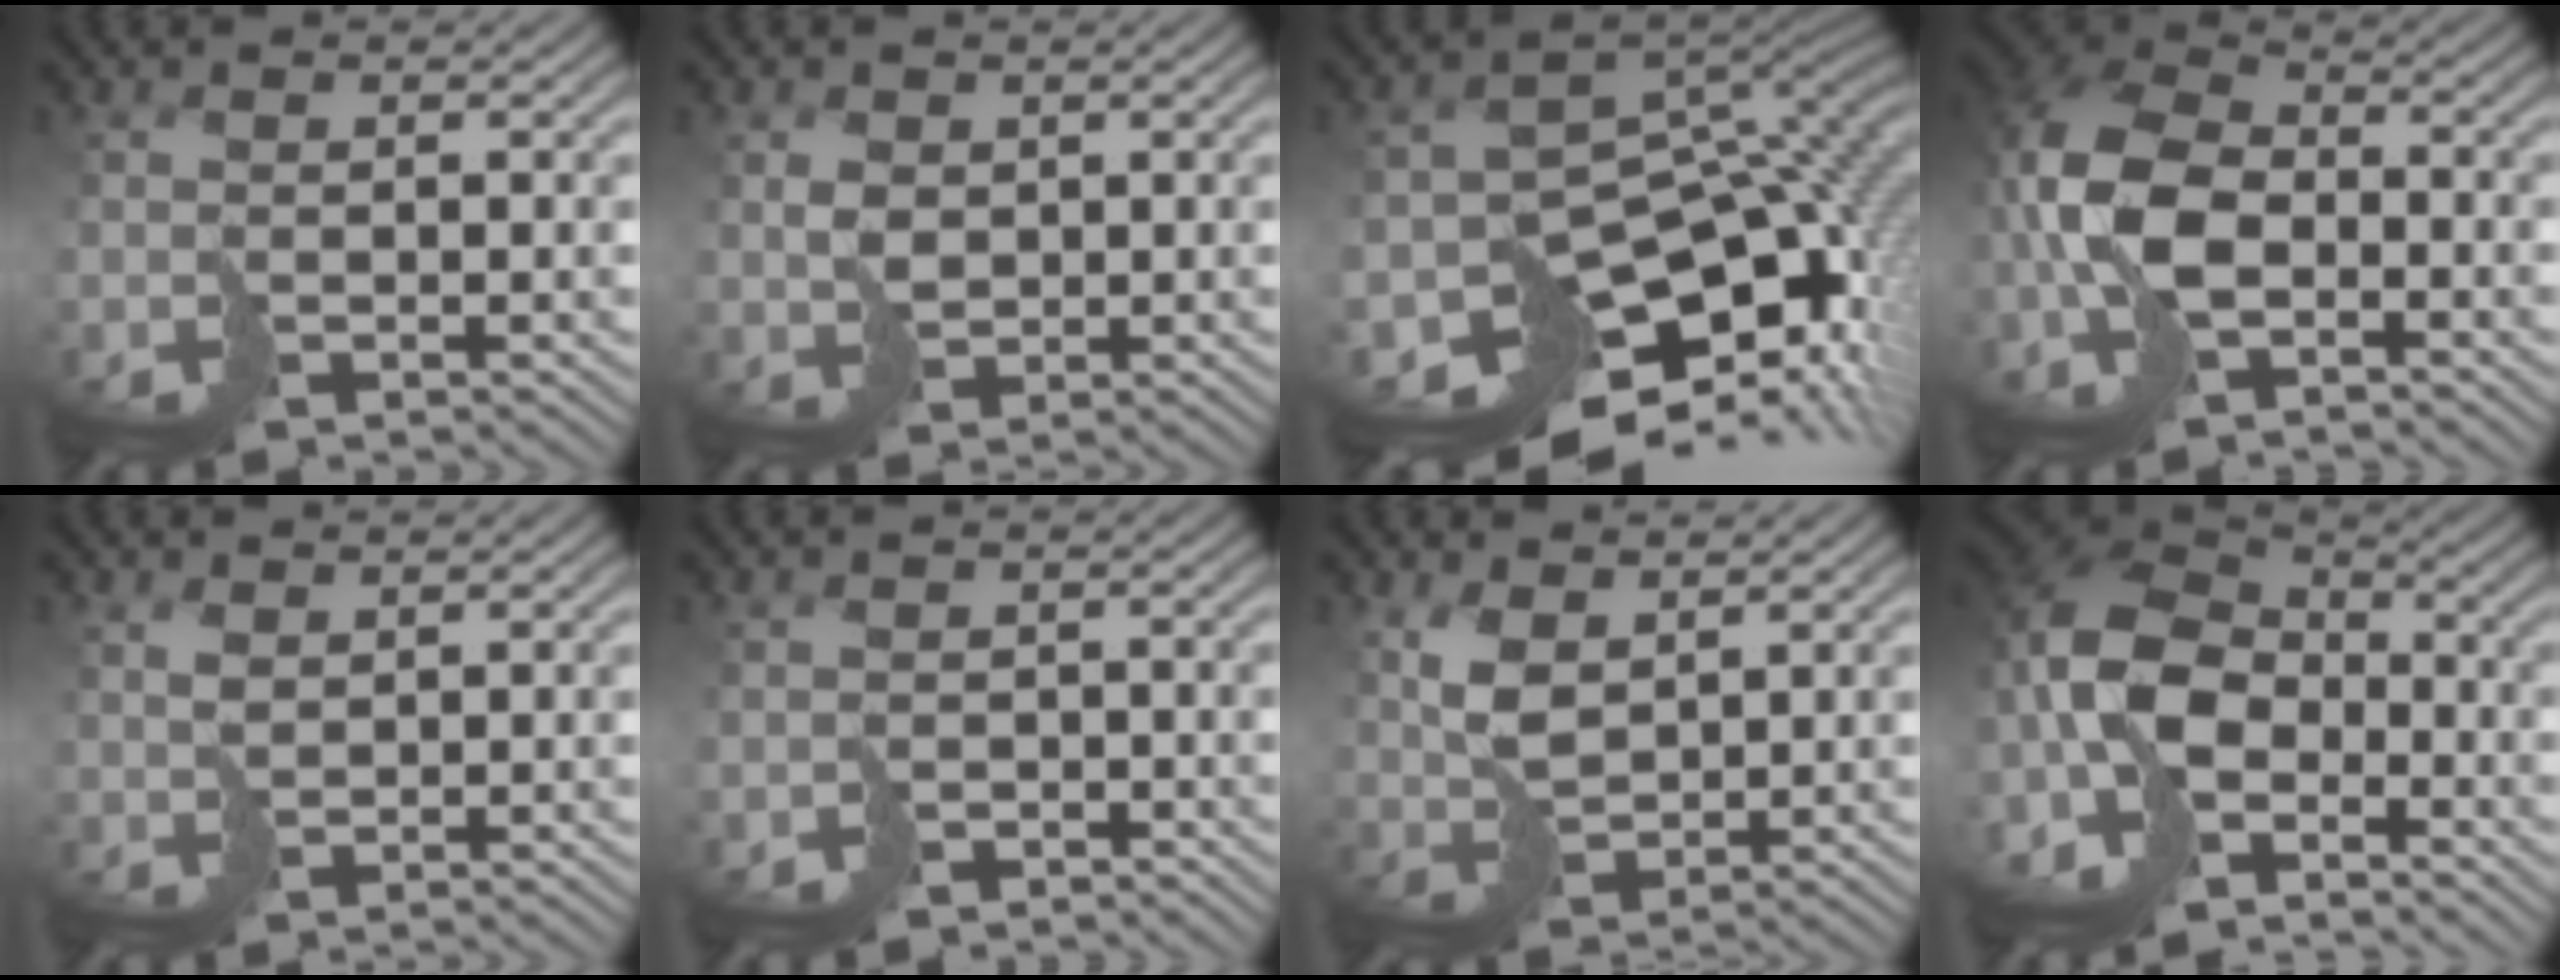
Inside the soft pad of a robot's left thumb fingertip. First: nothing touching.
{"total": 2.3, "force": [0.5, 1.8, 1.3], "torque": [-0.036, -0.001, 0.012]}
{"total": 14.7, "force": [-6.7, 9.7, 8.7], "torque": [-0.173, -0.046, -0.083]}
{"total": 11.7, "force": [-3.4, 6.7, 9.0], "torque": [-0.229, -0.002, -0.080]}
{"total": 1.9, "force": [1.0, 1.0, 1.2], "torque": [-0.034, 0.000, 0.022]}
{"total": 2.2, "force": [-1.8, 1.3, 0.4], "torque": [-0.003, -0.004, -0.037]}
{"total": 4.7, "force": [2.2, 2.3, 3.5], "torque": [-0.089, -0.001, 0.048]}
{"total": 13.8, "force": [-6.2, 8.0, 9.4], "torque": [-0.241, -0.025, -0.135]}